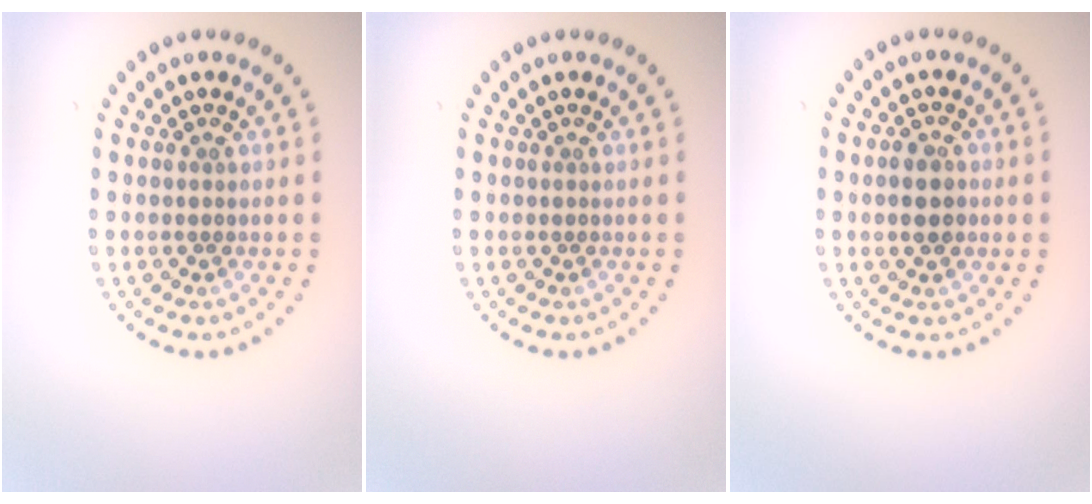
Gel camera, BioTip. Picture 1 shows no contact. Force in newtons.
{"total": 0.0}
{"total": 2.2, "press": 2.2, "slide": 0.0}